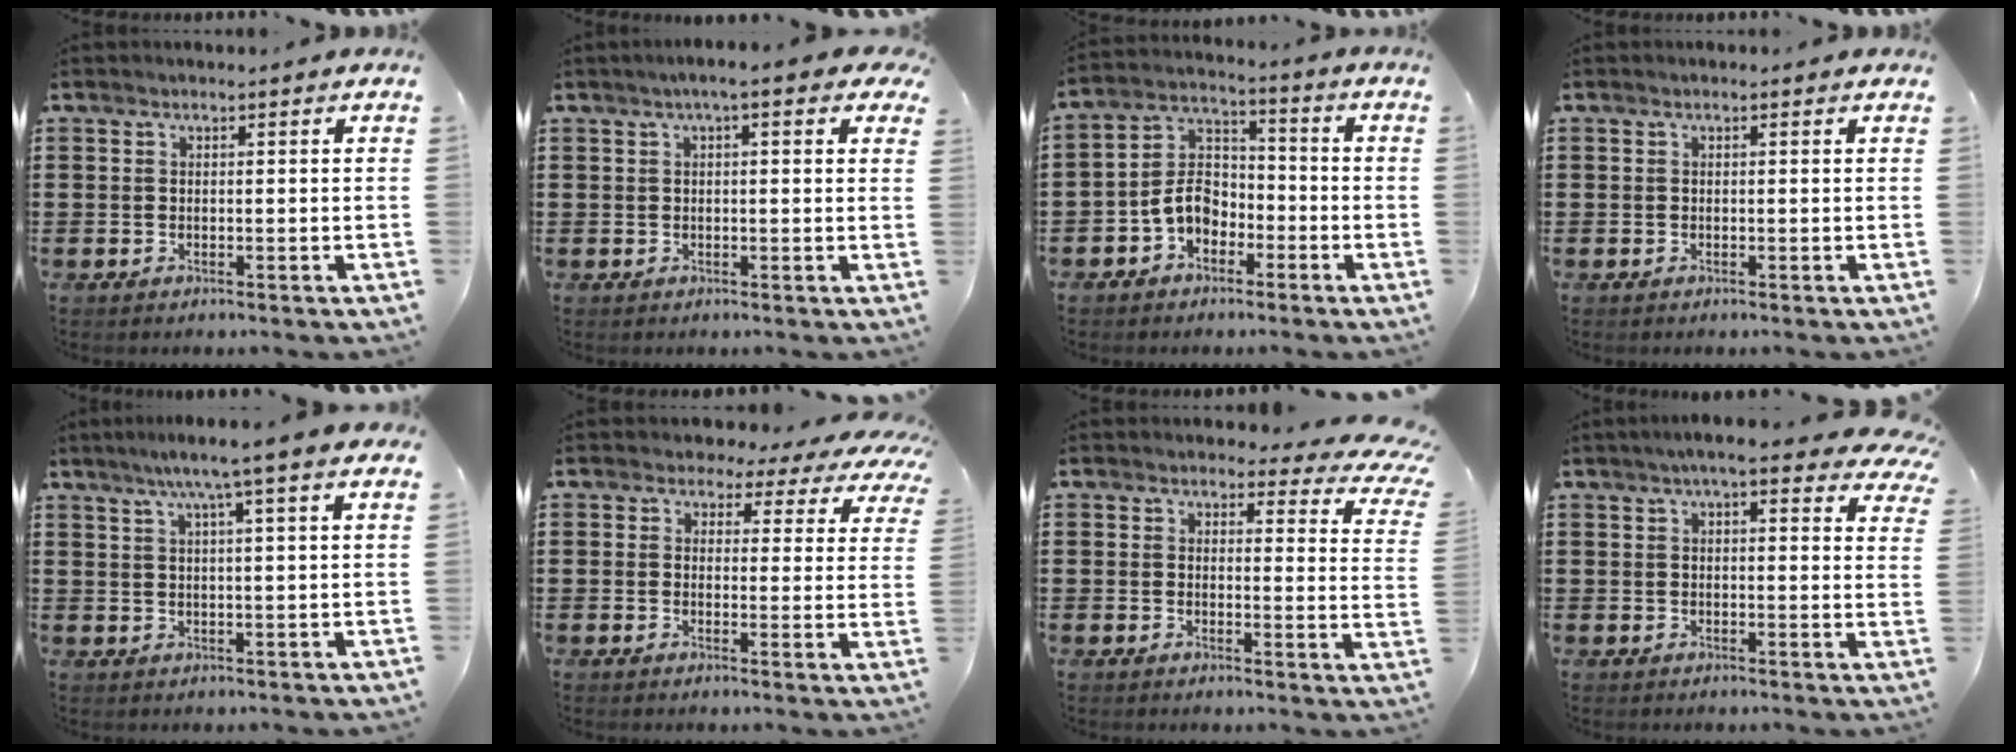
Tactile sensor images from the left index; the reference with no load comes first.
{"total": 3.1, "force": [1.2, 0.9, 2.6], "torque": [-0.054, 0.007, 0.018]}
{"total": 6.5, "force": [-3.1, 4.5, 3.6], "torque": [-0.089, 0.011, -0.066]}
{"total": 0.0}
{"total": 5.7, "force": [3.7, -0.6, 4.3], "torque": [-0.093, -0.002, 0.060]}
{"total": 3.1, "force": [2.3, 1.9, 0.7], "torque": [-0.024, -0.013, 0.035]}
{"total": 3.5, "force": [2.8, 1.6, 1.3], "torque": [-0.025, -0.012, 0.046]}
{"total": 6.0, "force": [4.6, 1.3, 3.6], "torque": [-0.074, -0.003, 0.082]}